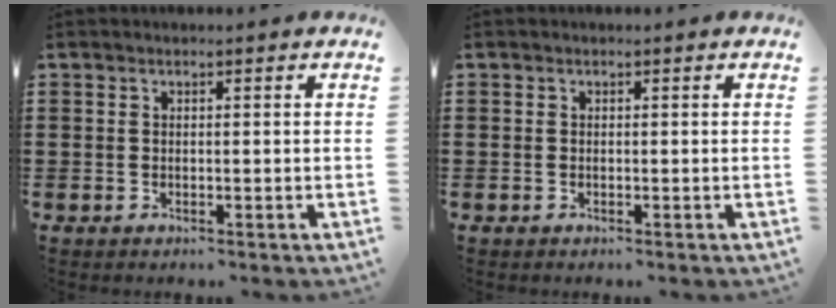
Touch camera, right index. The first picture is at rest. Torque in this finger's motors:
{"motor_torque": [0.98, 1.16, -0.02, -0.01]}